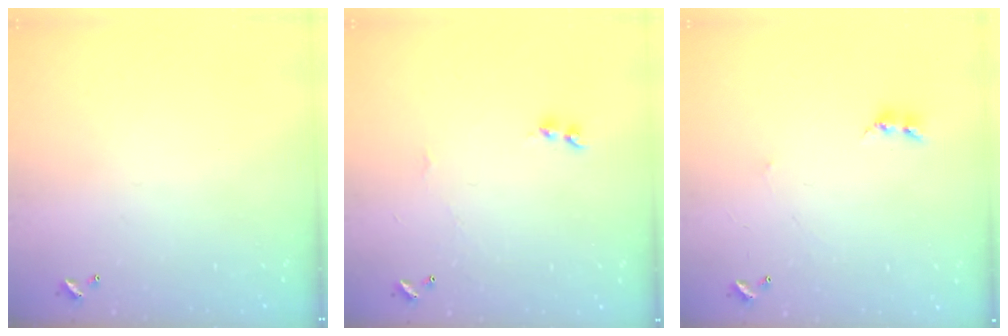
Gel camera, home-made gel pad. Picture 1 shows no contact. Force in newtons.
{"total": 2.1, "press": 2.1, "slide": 0.5}
{"total": 2.4, "press": 2.4, "slide": 0.4}